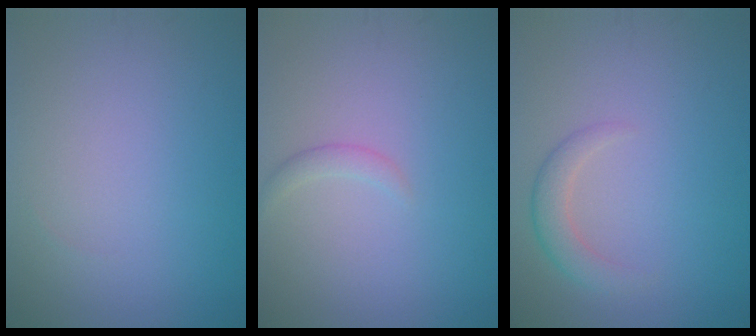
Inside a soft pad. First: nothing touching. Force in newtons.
{"total": 1.0, "press": 1.0, "slide": 0.1}
{"total": 2.2, "press": 2.2, "slide": 0.1}